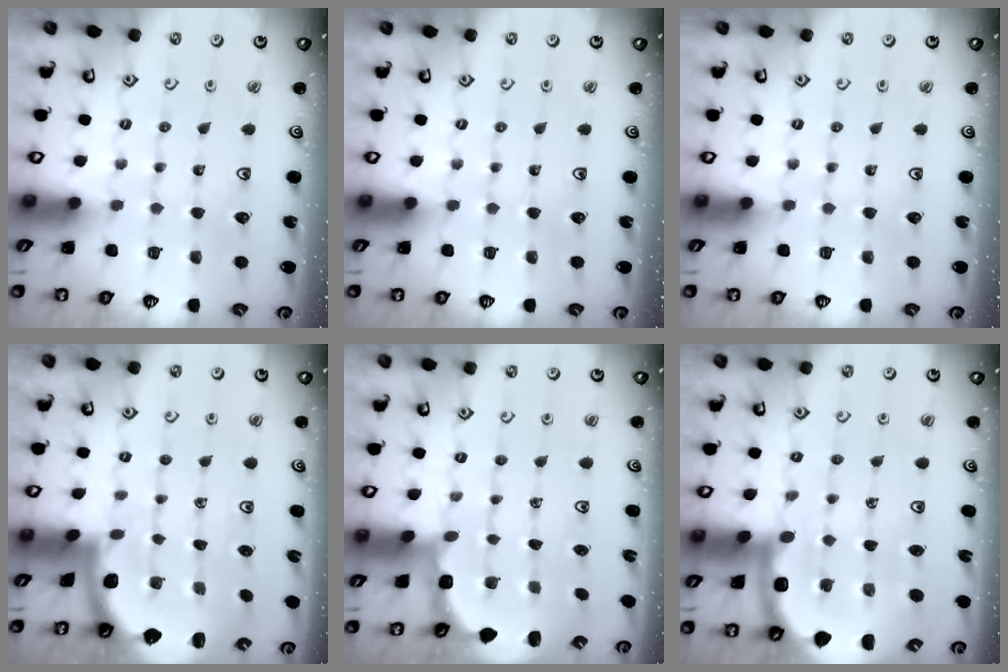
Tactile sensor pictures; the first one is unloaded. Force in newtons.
{"total": 0.0}
{"total": 0.0}
{"total": 1.4, "press": 1.4, "slide": 0.1}
{"total": 2.9, "press": 2.5, "slide": 1.4}
{"total": 8.0, "press": 7.5, "slide": 2.6}